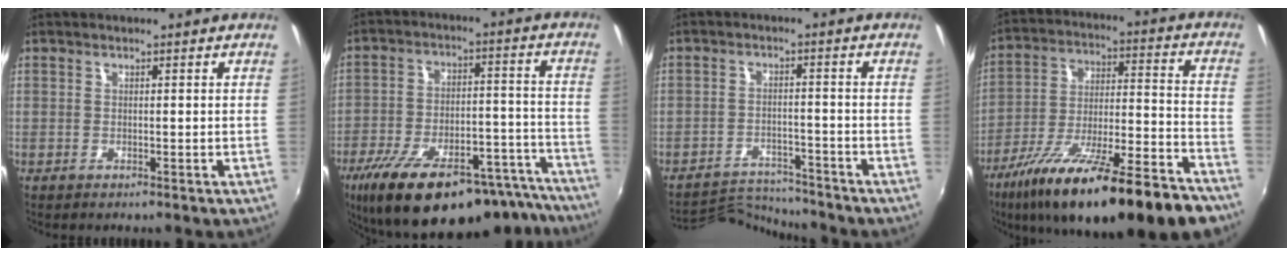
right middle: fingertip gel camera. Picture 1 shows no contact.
{"total": 28.3, "force": [-22.2, 9.0, 15.0], "torque": [-0.251, -0.019, -0.306]}
{"total": 8.5, "force": [-8.4, 0.6, 0.6], "torque": [-0.035, 0.007, -0.141]}
{"total": 26.8, "force": [-19.4, 5.1, 17.9], "torque": [-0.293, -0.058, -0.298]}